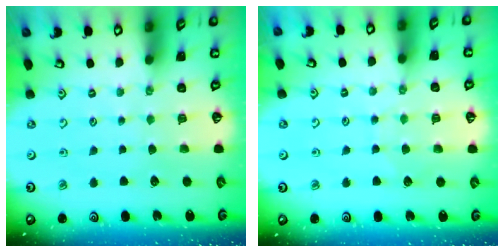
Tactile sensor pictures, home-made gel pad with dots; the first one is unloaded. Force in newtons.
{"total": 4.6, "press": 4.5, "slide": 0.5}